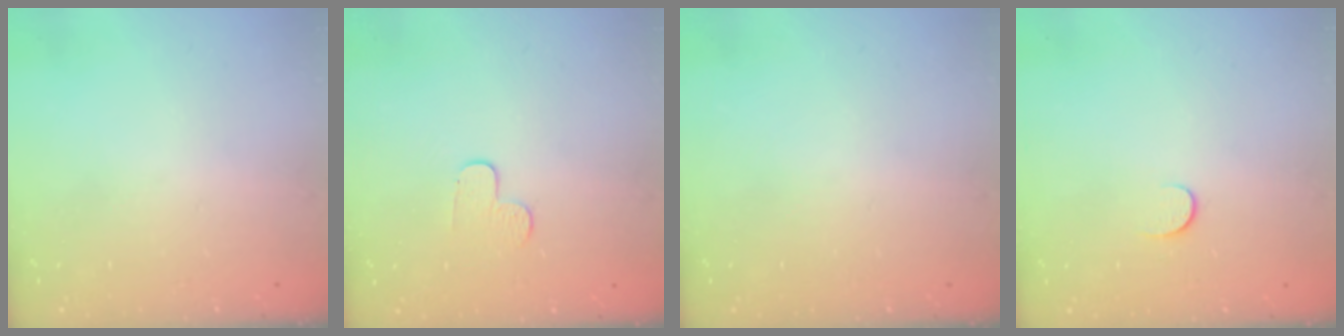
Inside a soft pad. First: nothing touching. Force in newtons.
{"total": 4.6, "press": 4.6, "slide": 0.5}
{"total": 0.0}
{"total": 4.4, "press": 4.3, "slide": 0.7}